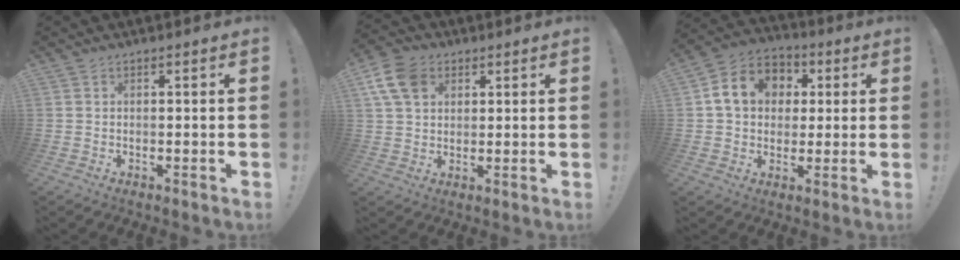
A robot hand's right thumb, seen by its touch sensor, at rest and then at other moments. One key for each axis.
{"total": 11.1, "fx": 4.5, "fy": 8.0, "fz": 6.2, "tx": -0.117, "ty": -0.010, "tz": 0.090}
{"total": 13.0, "fx": 3.1, "fy": 10.7, "fz": 6.6, "tx": -0.098, "ty": 0.008, "tz": 0.064}